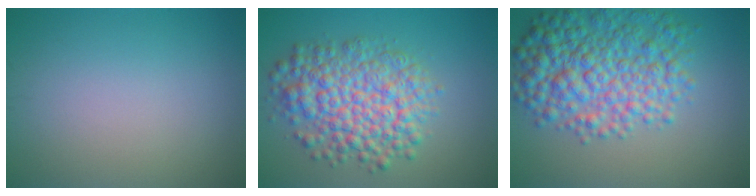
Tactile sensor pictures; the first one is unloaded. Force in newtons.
{"total": 7.8, "press": 7.8, "slide": 0.2}
{"total": 8.1, "press": 8.1, "slide": 0.2}